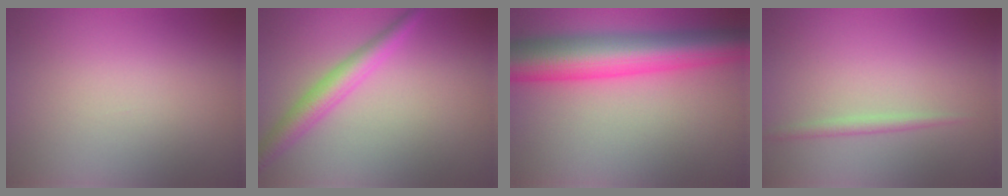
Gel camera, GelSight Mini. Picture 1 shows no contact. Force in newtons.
{"total": 3.4, "press": 3.4, "slide": 0.1}
{"total": 10.0, "press": 10.0, "slide": 0.1}
{"total": 1.2, "press": 1.2, "slide": 0.0}